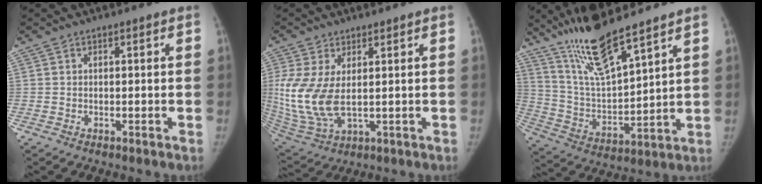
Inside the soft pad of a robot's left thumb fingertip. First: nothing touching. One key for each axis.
{"total": 12.6, "fx": 1.3, "fy": 6.6, "fz": 10.7, "tx": -0.246, "ty": -0.015, "tz": 0.043}
{"total": 15.6, "fx": 11.7, "fy": 2.7, "fz": 10.0, "tx": -0.170, "ty": -0.064, "tz": 0.232}